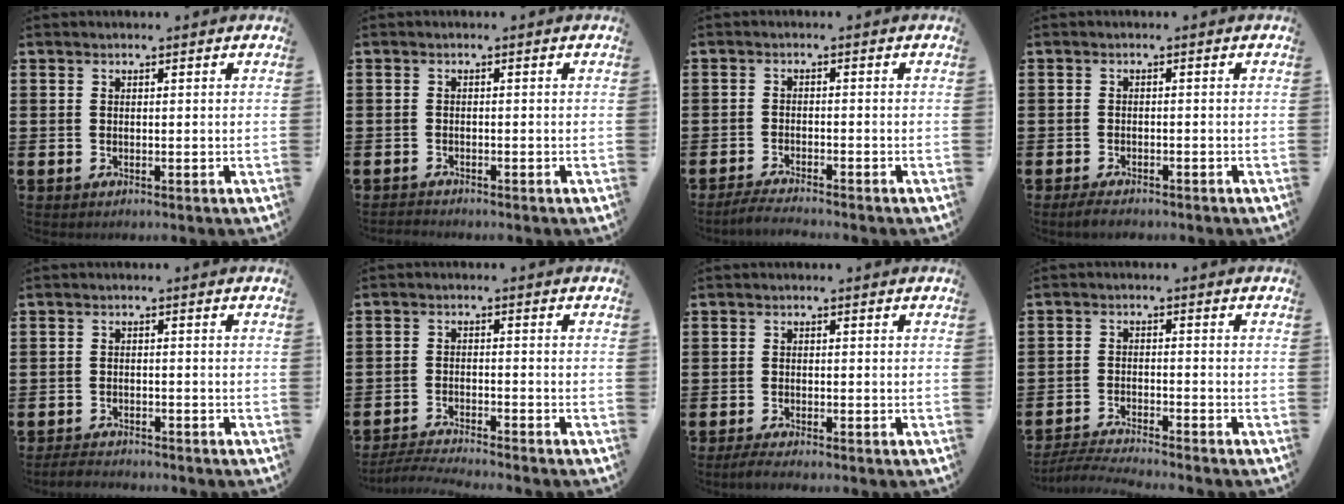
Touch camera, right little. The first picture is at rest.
{"total": 0.8, "force": [-0.8, 0.1, 0.0], "torque": [-0.002, -0.001, -0.017]}
{"total": 2.0, "force": [-1.9, -0.1, 0.7], "torque": [-0.011, 0.005, -0.037]}
{"total": 1.5, "force": [-1.3, 0.3, 0.7], "torque": [-0.014, 0.001, -0.026]}
{"total": 1.9, "force": [-1.9, 0.1, 0.1], "torque": [-0.006, 0.003, -0.040]}
{"total": 2.8, "force": [-2.7, -0.2, 0.5], "torque": [-0.008, 0.002, -0.056]}
{"total": 1.4, "force": [-1.1, 0.1, 0.9], "torque": [-0.015, -0.001, -0.022]}
{"total": 3.2, "force": [-3.2, -0.2, 0.7], "torque": [-0.010, -0.002, -0.064]}